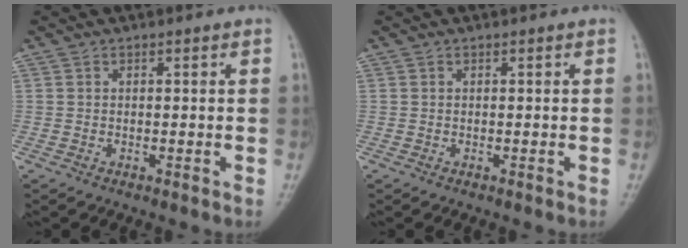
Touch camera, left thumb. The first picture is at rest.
{"total": 0.0}